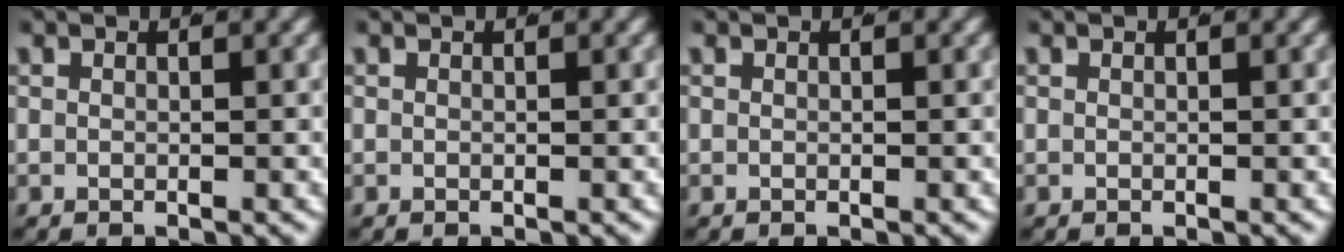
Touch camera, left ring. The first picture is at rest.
{"total": 0.0}
{"total": 0.0}
{"total": 0.0}